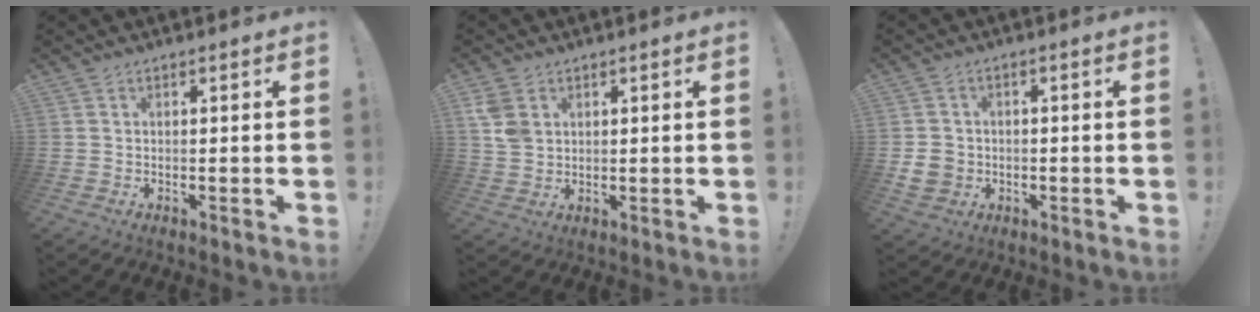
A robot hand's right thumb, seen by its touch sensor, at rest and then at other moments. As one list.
[{"total": 6.0, "force": [2.5, 4.6, 3.1], "torque": [-0.057, -0.003, 0.050]}, {"total": 6.0, "force": [-0.7, 5.4, 2.7], "torque": [-0.051, 0.002, -0.011]}]